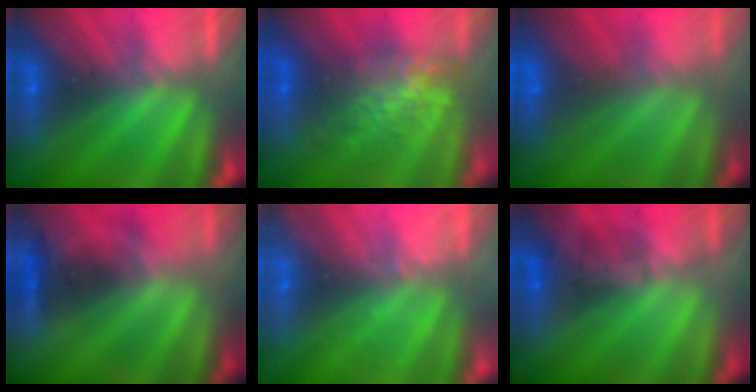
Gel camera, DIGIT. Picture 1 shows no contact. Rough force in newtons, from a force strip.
{"total": 7.2}
{"total": 7.1}
{"total": 2.3}
{"total": 2.3}
{"total": 1.6}